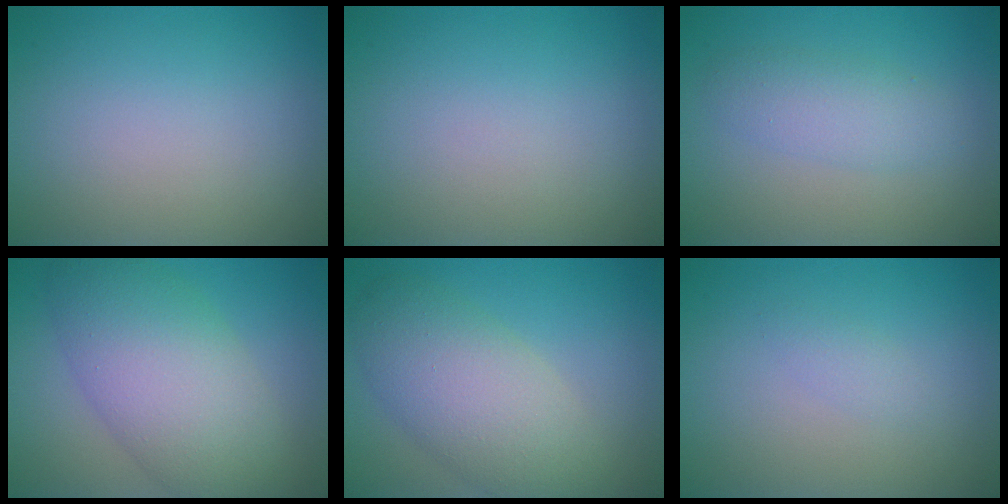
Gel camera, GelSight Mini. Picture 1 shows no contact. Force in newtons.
{"total": 0.0}
{"total": 2.7, "press": 2.7, "slide": 0.1}
{"total": 8.9, "press": 8.9, "slide": 0.3}
{"total": 6.9, "press": 6.9, "slide": 0.6}
{"total": 0.9, "press": 0.9, "slide": 0.0}